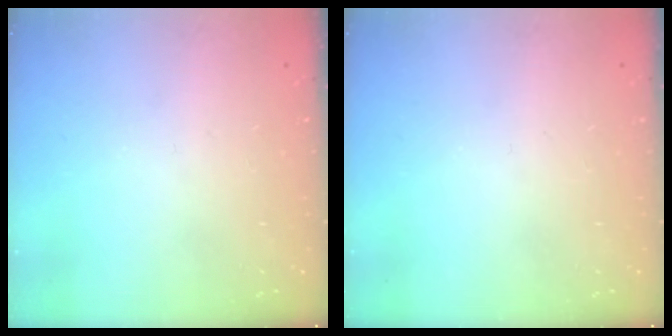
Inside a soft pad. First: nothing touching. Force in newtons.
{"total": 0.0}